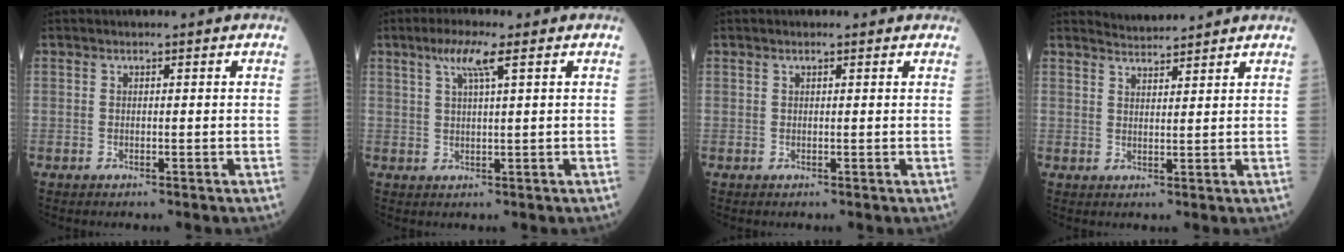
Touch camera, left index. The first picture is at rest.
{"total": 4.5, "force": [2.3, 0.0, 3.8], "torque": [-0.078, 0.008, 0.044]}
{"total": 1.0, "force": [0.8, 0.4, 0.5], "torque": [-0.013, 0.016, 0.008]}
{"total": 3.1, "force": [3.1, 0.1, -0.2], "torque": [-0.007, 0.014, 0.058]}